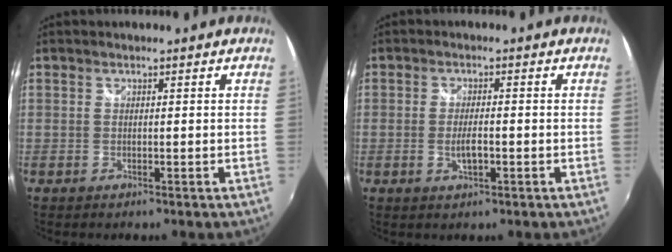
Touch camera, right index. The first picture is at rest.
{"total": 3.2, "force": [-1.0, 1.1, 2.9], "torque": [-0.055, -0.005, -0.016]}